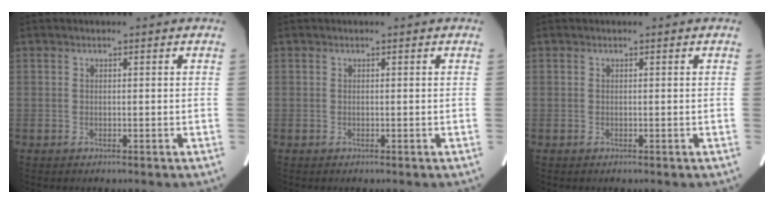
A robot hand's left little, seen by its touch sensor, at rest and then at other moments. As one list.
[{"total": 0.0}, {"total": 0.0}]